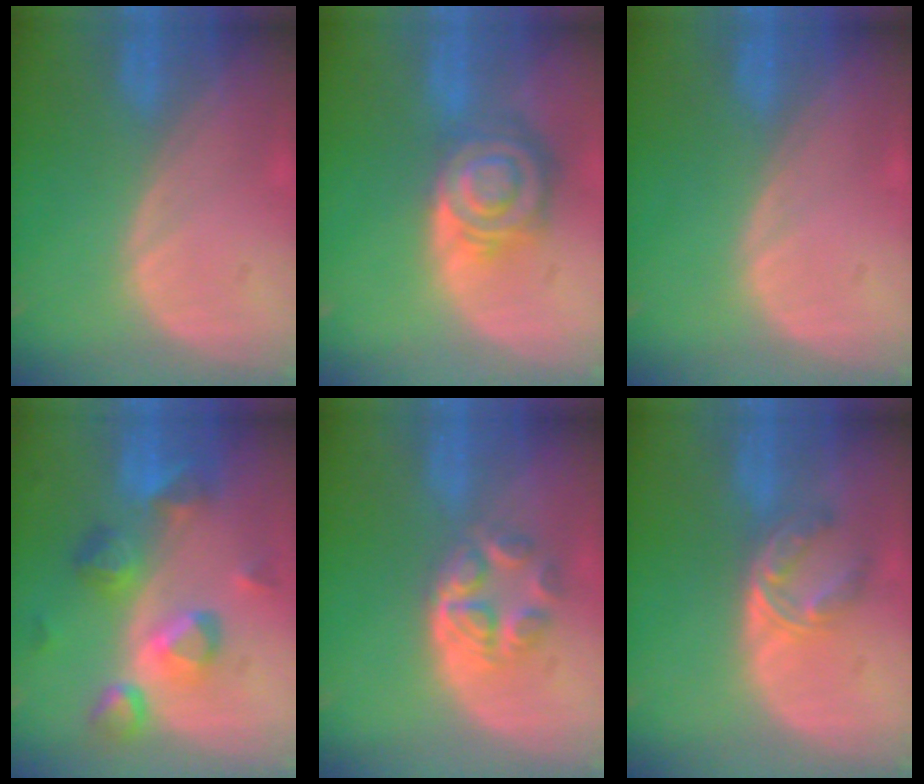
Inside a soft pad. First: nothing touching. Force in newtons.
{"total": 8.5, "press": 7.4, "slide": 4.3}
{"total": 0.0}
{"total": 9.4, "press": 8.1, "slide": 4.7}
{"total": 6.3, "press": 5.3, "slide": 3.4}
{"total": 5.6, "press": 4.6, "slide": 3.2}